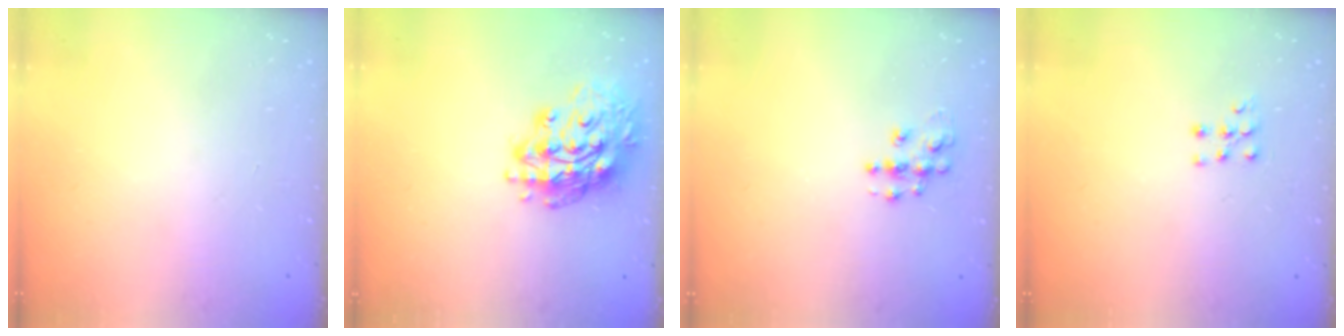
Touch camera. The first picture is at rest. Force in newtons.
{"total": 17.4, "press": 17.3, "slide": 1.8}
{"total": 7.1, "press": 7.1, "slide": 0.3}
{"total": 6.1, "press": 6.0, "slide": 0.5}